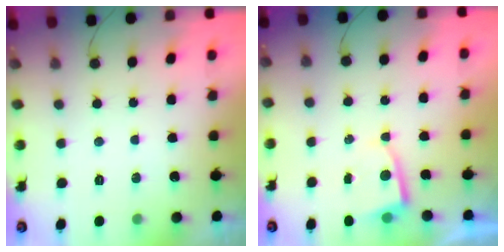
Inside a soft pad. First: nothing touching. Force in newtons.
{"total": 2.7, "press": 2.6, "slide": 0.3}